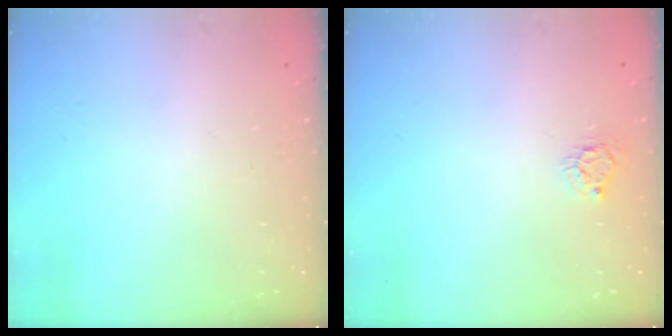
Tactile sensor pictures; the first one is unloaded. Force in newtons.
{"total": 5.2, "press": 5.1, "slide": 0.4}